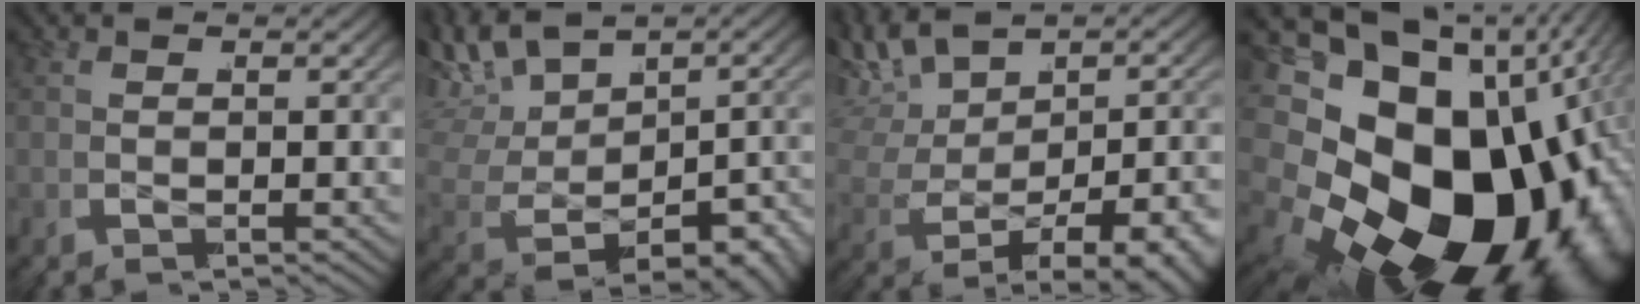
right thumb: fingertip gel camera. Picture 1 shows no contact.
{"total": 8.2, "force": [0.6, 5.8, 5.7], "torque": [-0.147, -0.020, 0.020]}
{"total": 8.8, "force": [-0.6, 5.4, 6.9], "torque": [-0.154, -0.024, 0.008]}
{"total": 28.9, "force": [-4.4, 20.7, 19.7], "torque": [-0.348, -0.056, -0.057]}